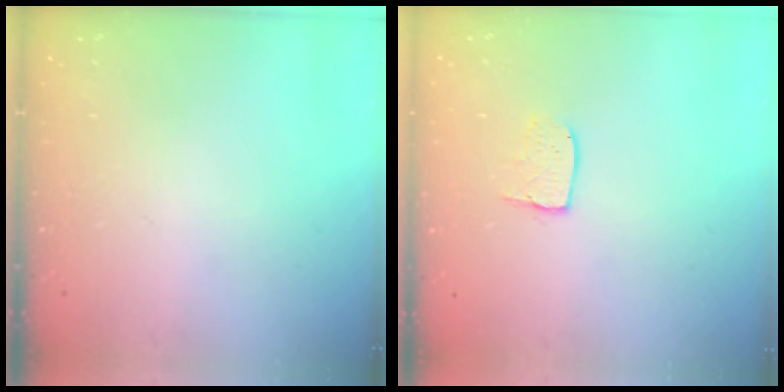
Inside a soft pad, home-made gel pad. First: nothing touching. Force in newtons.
{"total": 5.6, "press": 5.6, "slide": 0.3}